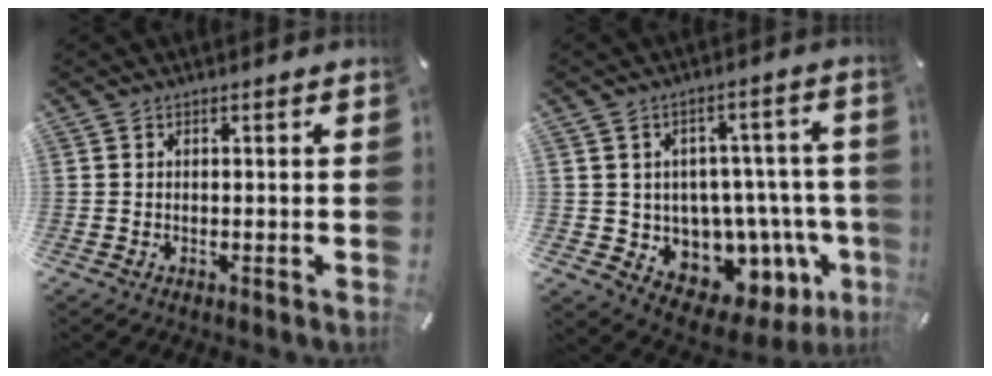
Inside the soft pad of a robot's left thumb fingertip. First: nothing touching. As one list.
[{"total": 10.2, "force": [-2.9, 8.7, 4.6], "torque": [-0.056, -0.009, -0.029]}]